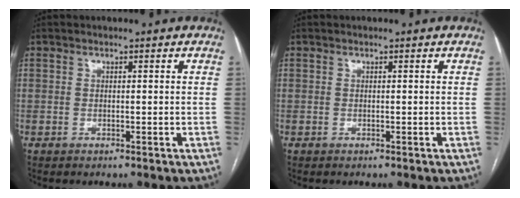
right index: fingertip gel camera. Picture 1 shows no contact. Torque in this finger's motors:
{"motor_torque": [0.00, 0.00, 0.00, 0.00]}